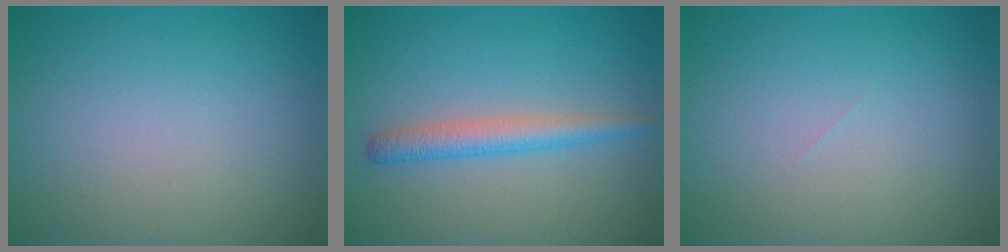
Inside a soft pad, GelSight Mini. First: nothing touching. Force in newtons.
{"total": 2.7, "press": 2.7, "slide": 0.1}
{"total": 0.0}